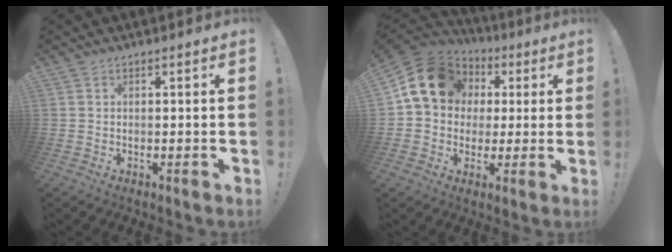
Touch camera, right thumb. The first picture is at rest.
{"total": 16.2, "force": [4.6, 13.1, 8.4], "torque": [-0.125, -0.004, 0.093]}